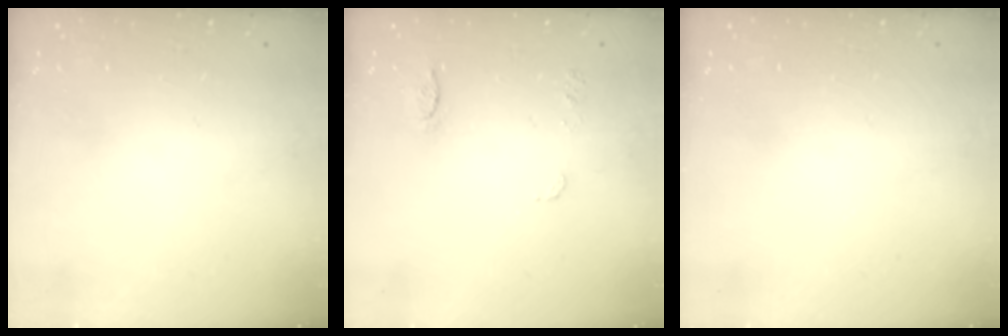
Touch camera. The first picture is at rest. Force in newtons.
{"total": 6.9, "press": 6.9, "slide": 0.5}
{"total": 0.0}